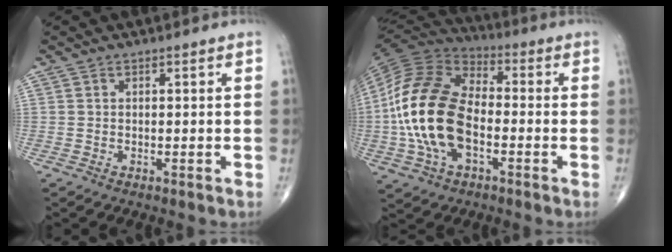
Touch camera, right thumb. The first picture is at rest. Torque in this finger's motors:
{"motor_torque": [0.54, 0.74, 2.12, -0.32, 0.25]}